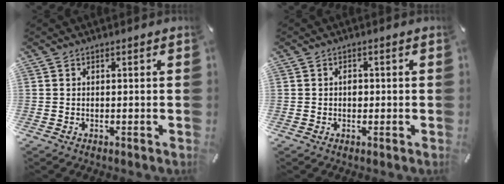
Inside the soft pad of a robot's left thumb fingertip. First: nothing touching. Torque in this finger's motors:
{"motor_torque": [0.52, 0.30, 0.31, 0.18, 0.01]}